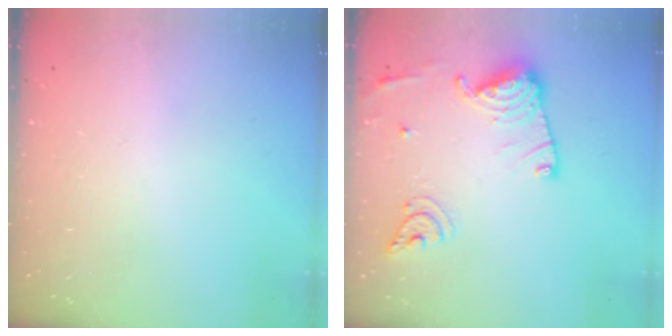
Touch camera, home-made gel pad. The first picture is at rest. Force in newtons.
{"total": 15.7, "press": 15.6, "slide": 1.6}